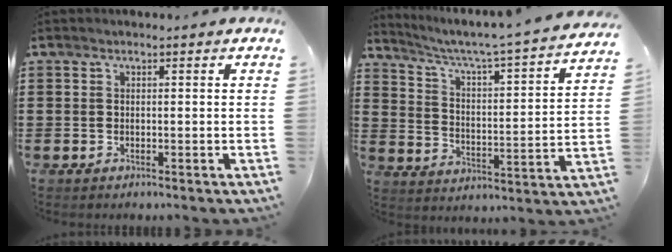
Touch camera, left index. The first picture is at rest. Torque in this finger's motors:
{"motor_torque": [0.33, -0.89, 0.05, 0.07]}